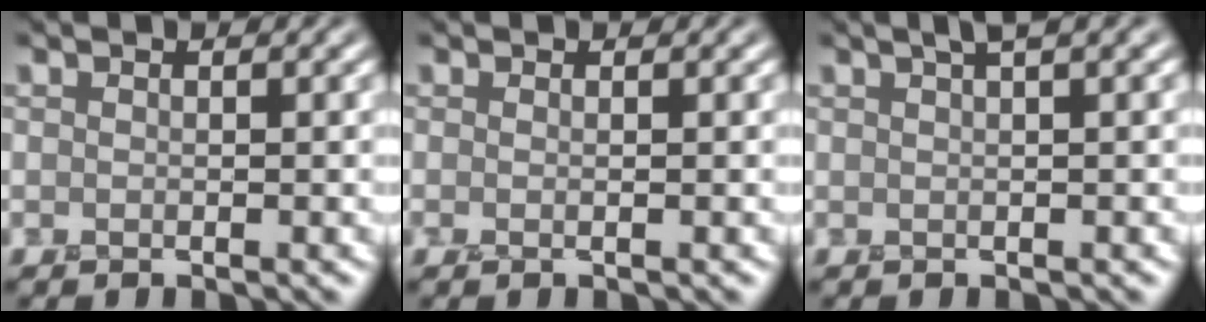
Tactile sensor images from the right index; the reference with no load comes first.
{"total": 0.0}
{"total": 2.2, "force": [1.1, 0.1, 1.9], "torque": [-0.021, 0.006, 0.018]}